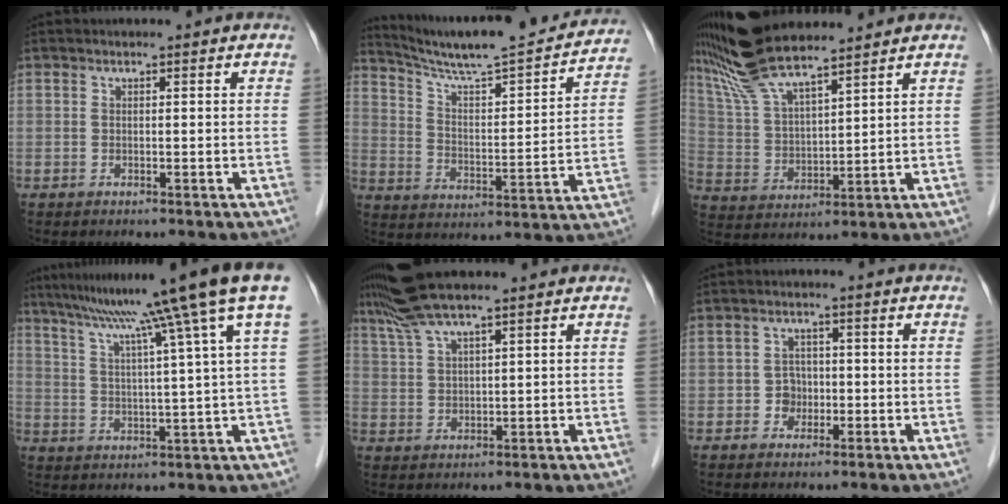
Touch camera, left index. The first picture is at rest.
{"total": 21.0, "force": [19.2, 1.5, 8.4], "torque": [-0.132, -0.018, 0.276]}
{"total": 13.1, "force": [11.0, 2.1, 6.8], "torque": [-0.145, 0.018, 0.216]}
{"total": 17.0, "force": [11.5, -2.2, 12.3], "torque": [-0.192, 0.010, 0.155]}
{"total": 7.1, "force": [5.9, 0.4, 3.9], "torque": [-0.083, 0.032, 0.114]}
{"total": 2.7, "force": [-1.0, 2.5, 0.8], "torque": [-0.010, 0.004, -0.015]}